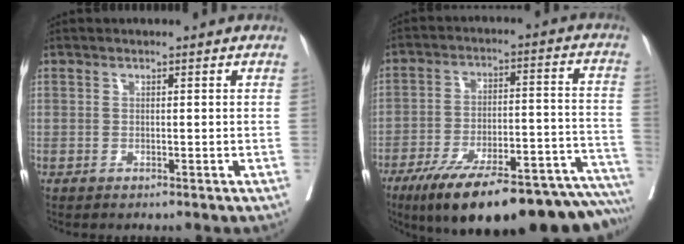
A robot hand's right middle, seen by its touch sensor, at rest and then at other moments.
{"total": 28.4, "force": [-23.2, 5.3, 15.5], "torque": [-0.155, 0.009, -0.325]}